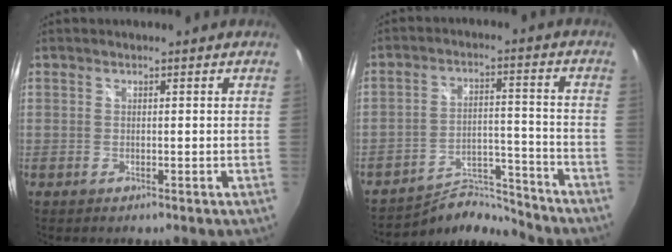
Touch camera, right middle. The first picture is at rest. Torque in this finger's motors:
{"motor_torque": [-0.54, -0.52, -0.10, -0.04]}